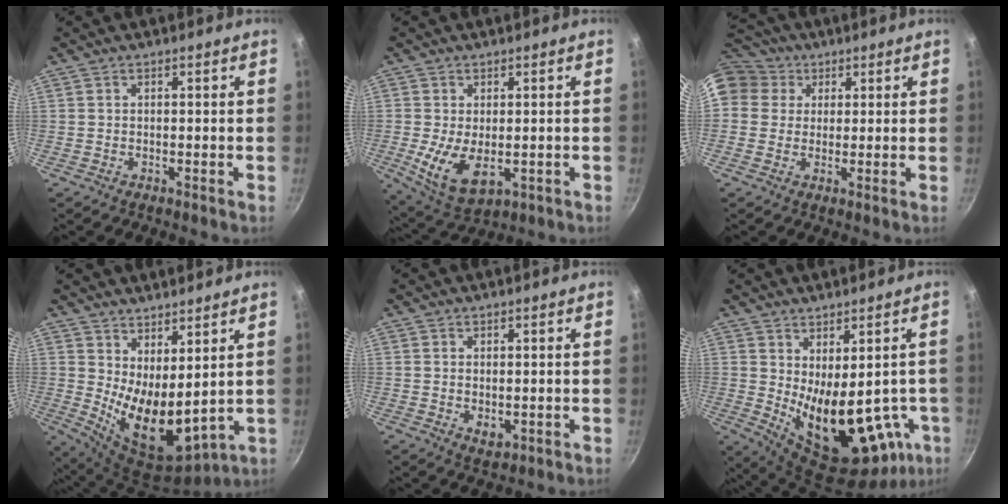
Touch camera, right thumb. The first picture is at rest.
{"total": 9.3, "force": [-1.1, 5.2, 7.6], "torque": [-0.136, -0.024, -0.005]}
{"total": 14.4, "force": [5.2, 12.1, 5.8], "torque": [-0.119, 0.030, 0.087]}
{"total": 12.2, "force": [4.1, 5.6, 10.0], "torque": [-0.149, -0.054, 0.084]}
{"total": 2.8, "force": [0.0, 1.8, 2.1], "torque": [-0.032, -0.008, 0.002]}
{"total": 19.2, "force": [-2.2, 10.1, 16.2], "torque": [-0.200, -0.039, 0.003]}